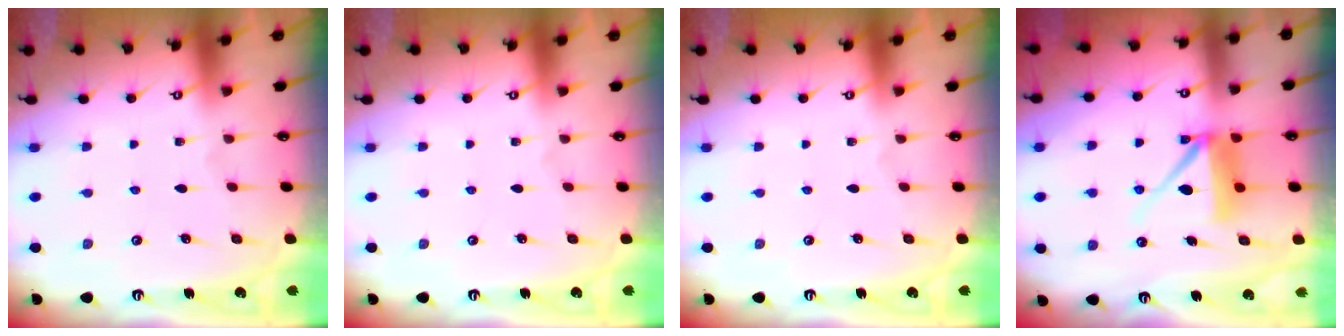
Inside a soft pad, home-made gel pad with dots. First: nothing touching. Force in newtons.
{"total": 0.0}
{"total": 0.0}
{"total": 9.0, "press": 8.9, "slide": 0.9}